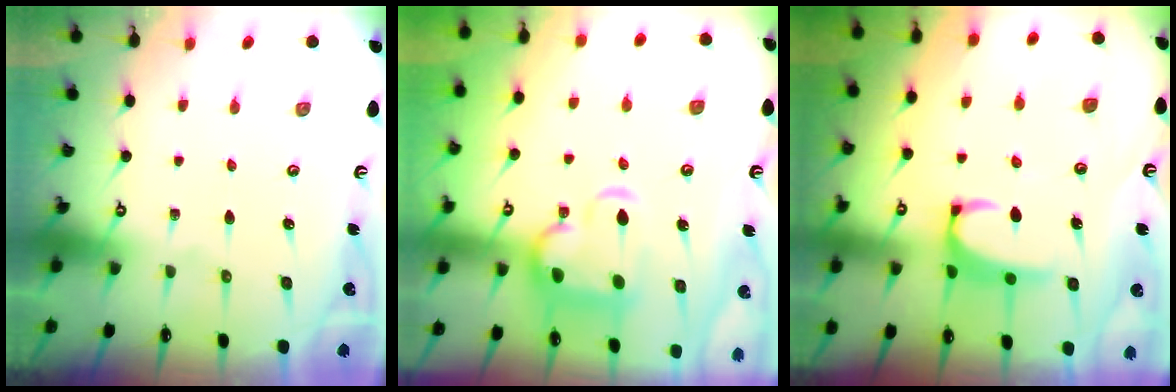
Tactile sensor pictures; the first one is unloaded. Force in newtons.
{"total": 6.3, "press": 6.0, "slide": 1.8}
{"total": 2.5, "press": 2.3, "slide": 0.8}